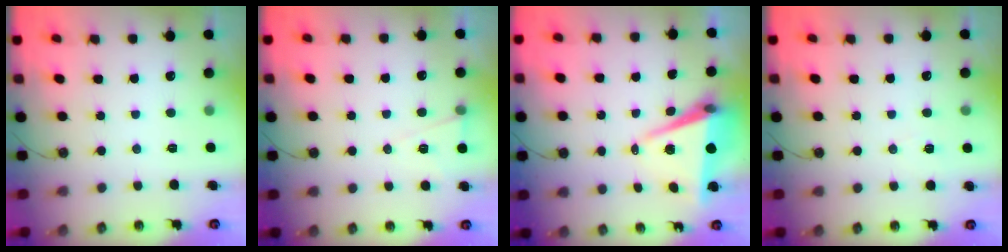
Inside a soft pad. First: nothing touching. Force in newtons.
{"total": 6.0, "press": 3.9, "slide": 4.5}
{"total": 7.2, "press": 5.7, "slide": 4.3}
{"total": 4.7, "press": 4.1, "slide": 2.2}